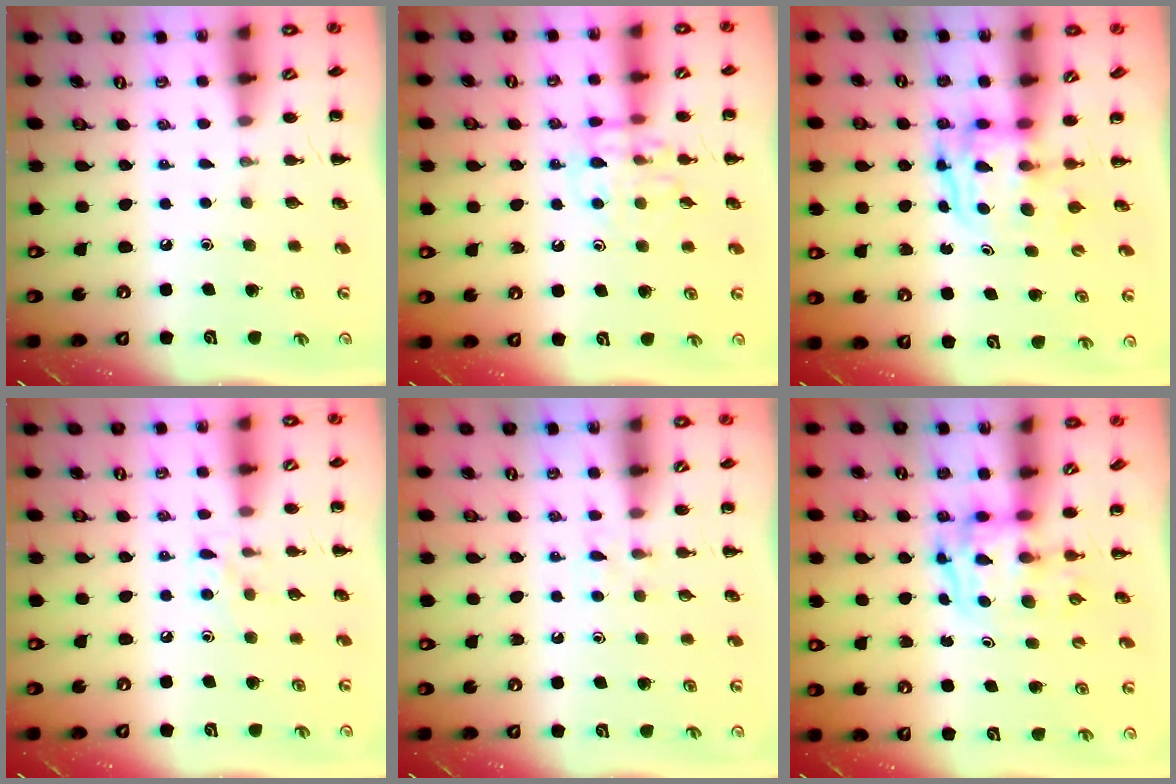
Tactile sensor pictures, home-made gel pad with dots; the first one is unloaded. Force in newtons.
{"total": 10.7, "press": 10.7, "slide": 0.8}
{"total": 3.9, "press": 3.9, "slide": 0.4}
{"total": 6.4, "press": 6.0, "slide": 2.1}
{"total": 3.0, "press": 2.7, "slide": 1.2}
{"total": 3.3, "press": 3.3, "slide": 0.6}